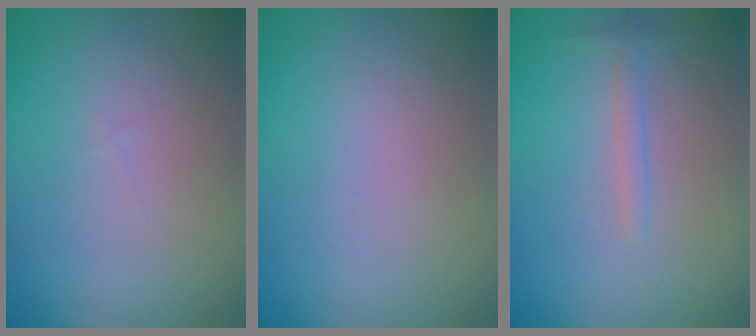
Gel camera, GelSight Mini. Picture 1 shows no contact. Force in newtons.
{"total": 0.0}
{"total": 1.1, "press": 1.1, "slide": 0.0}